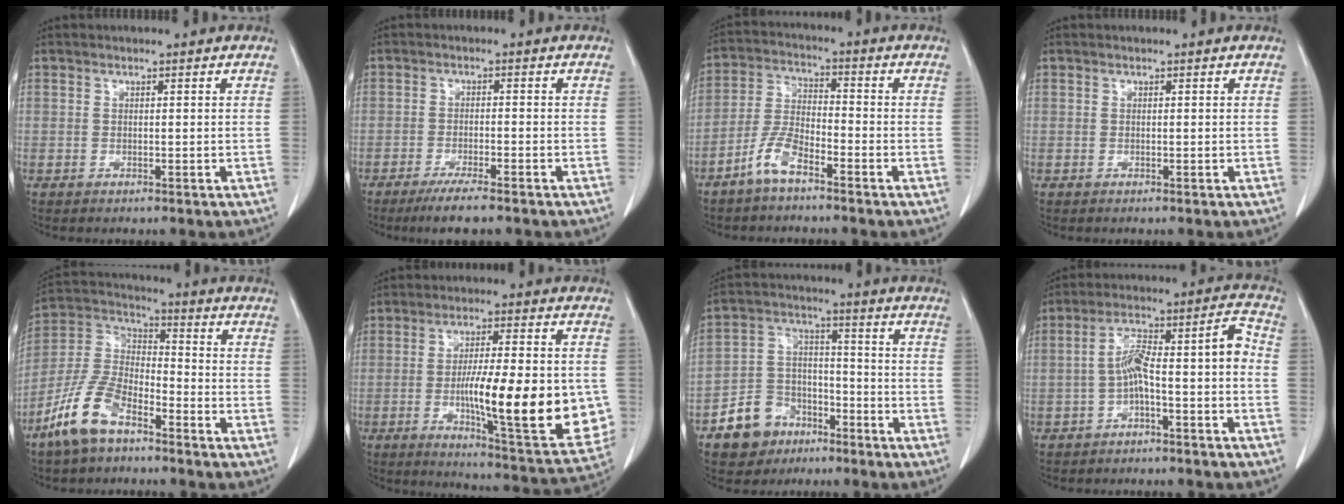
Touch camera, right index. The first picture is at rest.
{"total": 7.2, "force": [-5.8, 0.5, 4.3], "torque": [-0.063, -0.014, -0.087]}
{"total": 6.2, "force": [-4.3, 1.7, 4.2], "torque": [-0.098, 0.004, -0.090]}
{"total": 0.0}
{"total": 11.3, "force": [-7.6, 4.5, 7.1], "torque": [-0.168, 0.000, -0.154]}
{"total": 18.9, "force": [-2.6, 3.5, 18.4], "torque": [-0.235, -0.011, -0.028]}
{"total": 9.6, "force": [-5.9, 7.0, 2.9], "torque": [-0.059, 0.025, -0.100]}
{"total": 9.5, "force": [-2.8, 1.6, 8.9], "torque": [-0.149, 0.051, -0.044]}